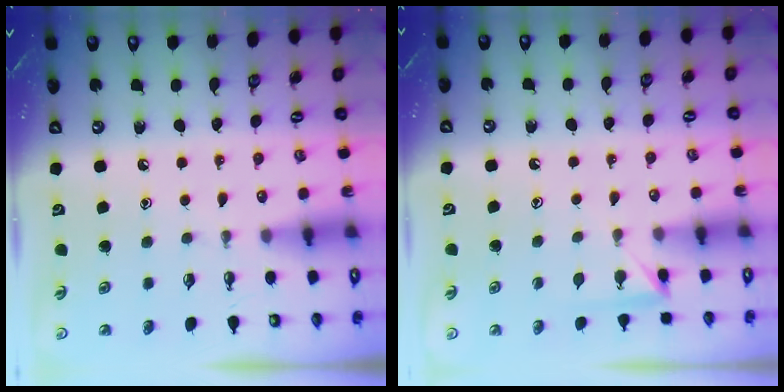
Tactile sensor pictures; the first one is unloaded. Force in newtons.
{"total": 2.9, "press": 2.9, "slide": 0.3}